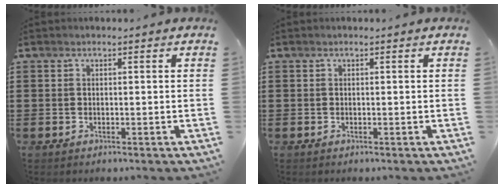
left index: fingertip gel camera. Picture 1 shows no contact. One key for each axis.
{"total": 0.0}